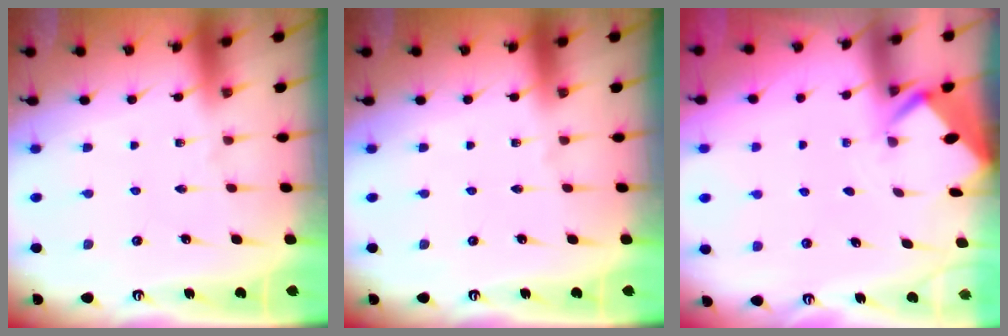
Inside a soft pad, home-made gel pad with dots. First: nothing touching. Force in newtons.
{"total": 0.0}
{"total": 2.4, "press": 2.4, "slide": 0.1}